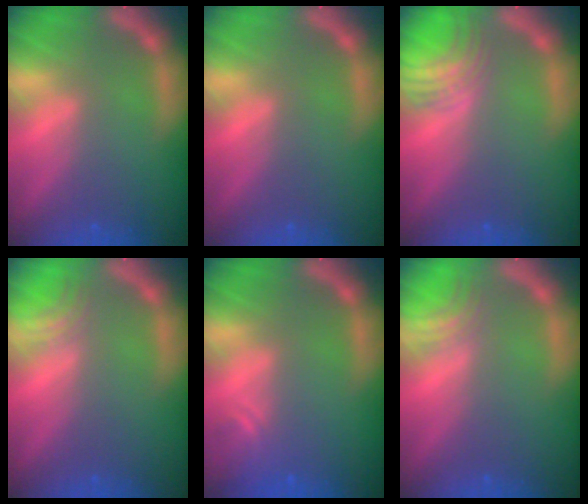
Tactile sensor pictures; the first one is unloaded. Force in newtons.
{"total": 0.0}
{"total": 5.0}
{"total": 2.0}
{"total": 1.9}
{"total": 2.5}